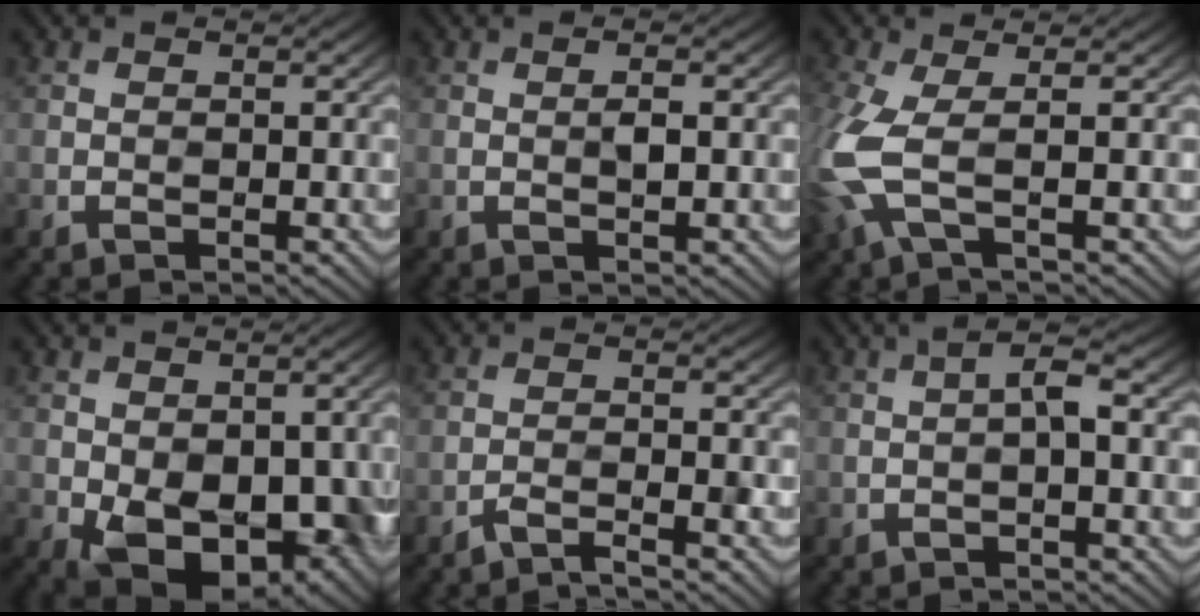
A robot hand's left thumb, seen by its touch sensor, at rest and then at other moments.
{"total": 1.5, "force": [1.0, -0.2, 1.1], "torque": [-0.020, 0.011, 0.011]}
{"total": 6.4, "force": [-0.2, 2.2, 6.0], "torque": [-0.153, -0.011, -0.010]}
{"total": 10.4, "force": [-1.8, 6.4, 8.0], "torque": [-0.130, -0.042, -0.005]}
{"total": 2.8, "force": [-1.9, 0.3, 2.0], "torque": [-0.029, 0.011, -0.038]}
{"total": 3.0, "force": [0.2, 0.3, 3.0], "torque": [-0.048, 0.012, -0.007]}